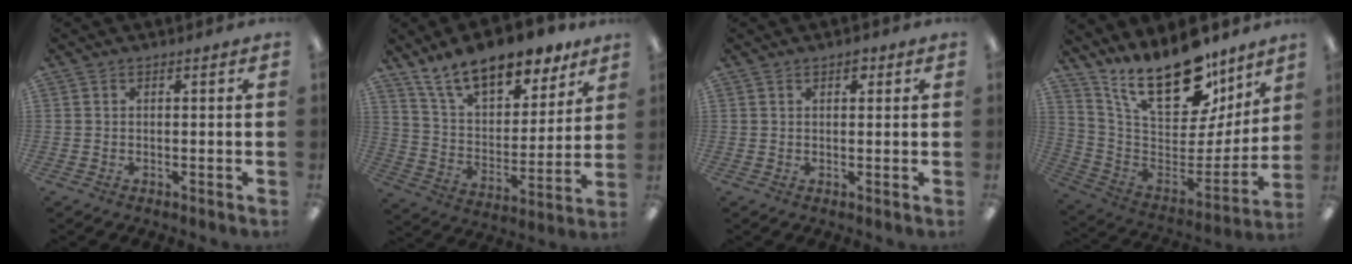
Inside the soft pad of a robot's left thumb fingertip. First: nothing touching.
{"total": 16.5, "force": [12.8, 7.2, 7.6], "torque": [-0.130, -0.079, 0.228]}
{"total": 2.0, "force": [1.2, 1.1, 1.2], "torque": [-0.008, -0.002, 0.016]}
{"total": 23.6, "force": [17.0, 9.8, 13.1], "torque": [-0.209, -0.116, 0.299]}